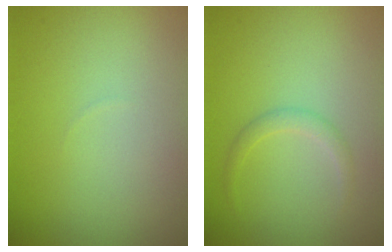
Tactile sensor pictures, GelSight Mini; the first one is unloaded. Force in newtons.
{"total": 1.2, "press": 1.2, "slide": 0.0}